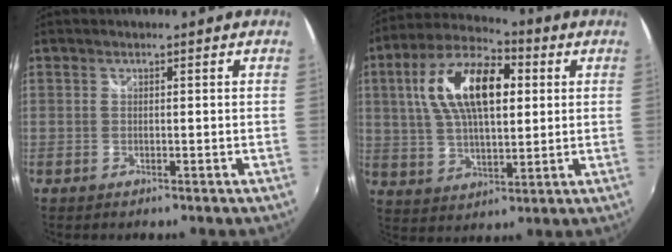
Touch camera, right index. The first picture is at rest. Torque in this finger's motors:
{"motor_torque": [1.33, 0.81, 0.46, 0.21]}